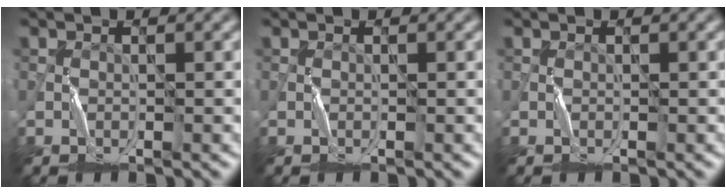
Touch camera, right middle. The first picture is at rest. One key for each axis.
{"total": 0.0}
{"total": 0.0}